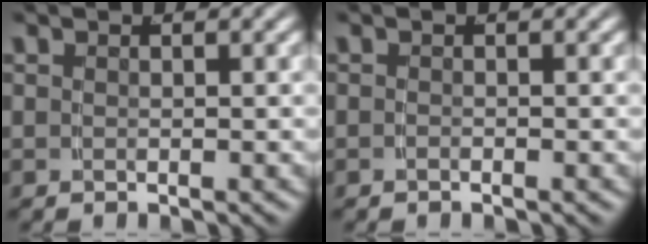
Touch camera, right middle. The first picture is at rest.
{"total": 0.6, "force": [-0.6, -0.3, 0.1], "torque": [-0.004, -0.001, -0.011]}